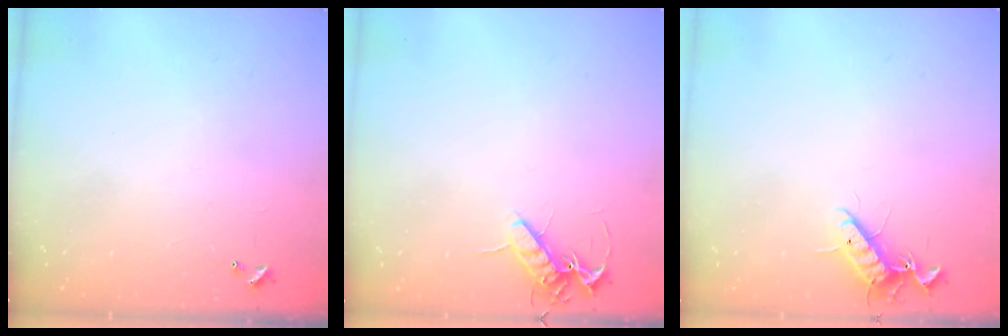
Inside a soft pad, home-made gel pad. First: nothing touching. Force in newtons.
{"total": 9.3, "press": 9.2, "slide": 1.3}
{"total": 11.0, "press": 10.9, "slide": 1.9}